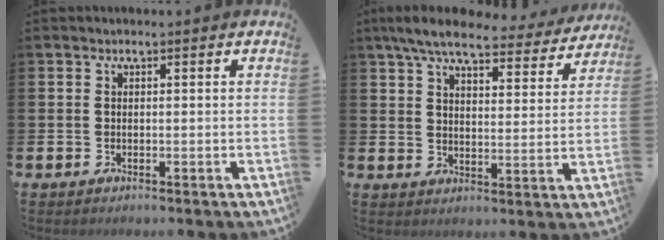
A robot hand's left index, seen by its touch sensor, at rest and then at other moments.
{"total": 7.5, "force": [6.7, 1.5, 3.1], "torque": [-0.070, -0.034, 0.116]}